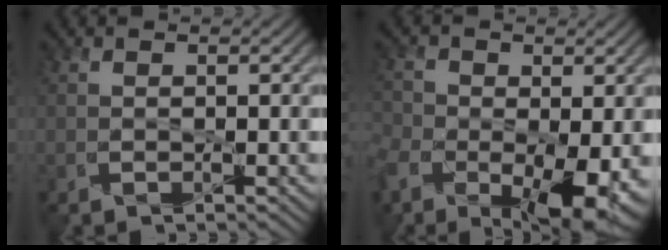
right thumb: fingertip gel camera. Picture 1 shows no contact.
{"total": 12.4, "force": [-4.5, 7.1, 9.1], "torque": [-0.182, -0.036, -0.071]}